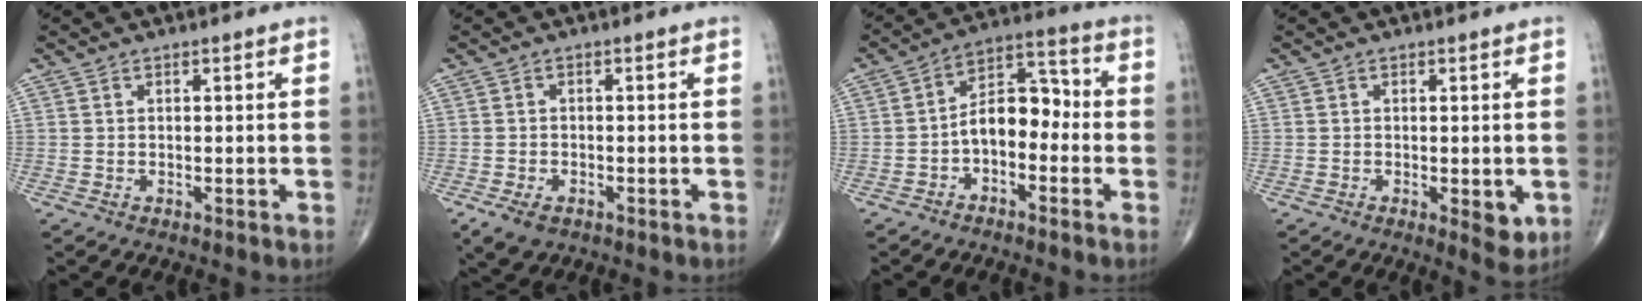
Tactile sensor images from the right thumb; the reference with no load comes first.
{"total": 4.2, "force": [-2.4, 2.5, 2.5], "torque": [-0.045, 0.001, -0.036]}
{"total": 9.3, "force": [-2.2, 5.6, 7.0], "torque": [-0.089, 0.046, -0.050]}
{"total": 4.0, "force": [-0.9, 1.6, 3.5], "torque": [-0.036, -0.008, -0.010]}